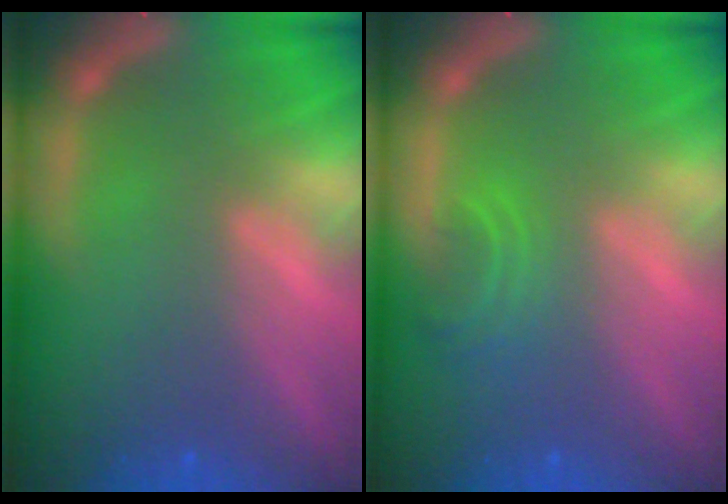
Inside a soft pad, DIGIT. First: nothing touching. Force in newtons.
{"total": 2.4}